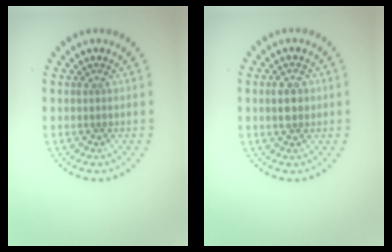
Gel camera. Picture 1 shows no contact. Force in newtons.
{"total": 2.5, "press": 2.5, "slide": 0.2}